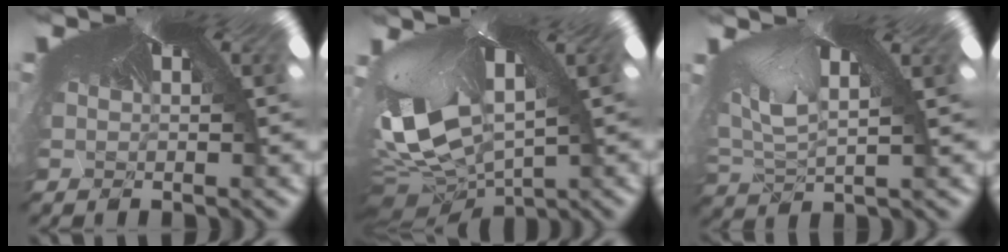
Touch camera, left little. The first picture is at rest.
{"total": 5.3, "force": [-4.9, 2.0, 0.3], "torque": [-0.071, -0.102, -0.039]}
{"total": 2.0, "force": [-1.7, 1.0, 0.1], "torque": [-0.045, -0.048, 0.014]}